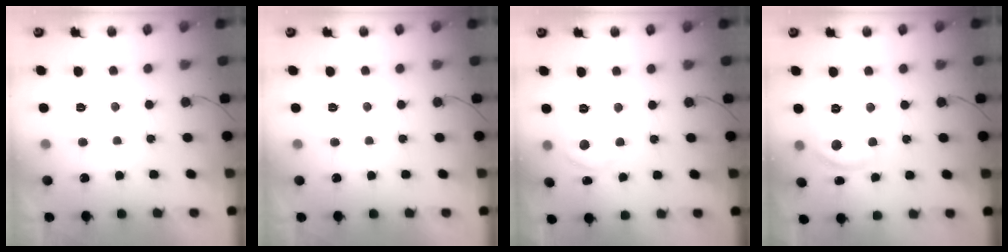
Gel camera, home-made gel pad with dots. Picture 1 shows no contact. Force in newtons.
{"total": 0.0}
{"total": 6.6, "press": 6.5, "slide": 0.7}
{"total": 9.8, "press": 9.8, "slide": 0.5}